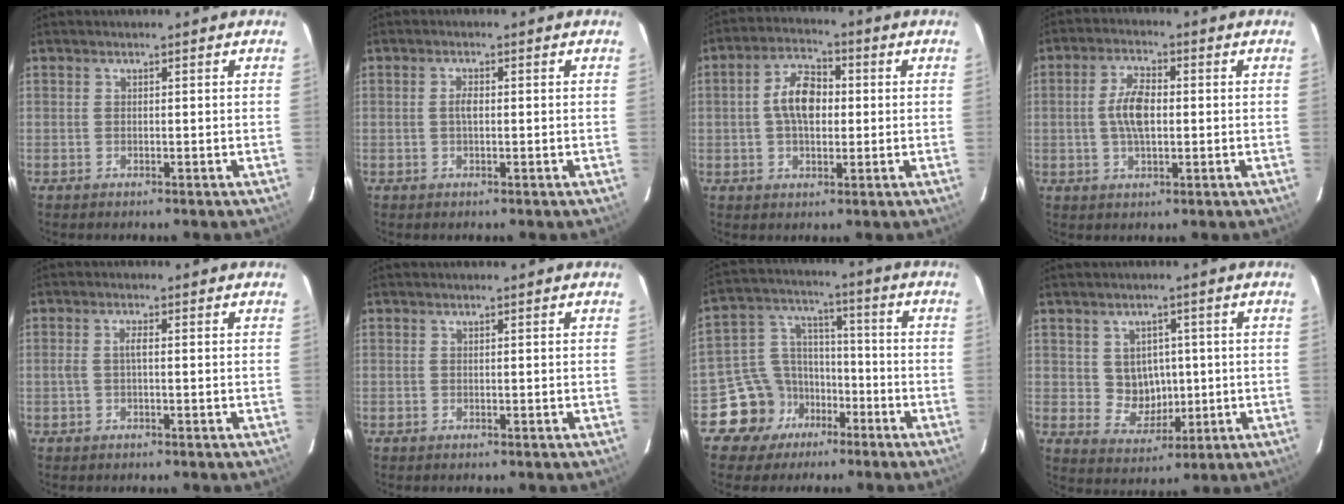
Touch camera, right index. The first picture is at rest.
{"total": 1.7, "force": [0.0, 0.7, 1.5], "torque": [-0.030, 0.004, -0.003]}
{"total": 8.0, "force": [0.4, 4.7, 6.5], "torque": [-0.121, 0.020, 0.007]}
{"total": 6.7, "force": [0.0, 3.1, 6.0], "torque": [-0.115, 0.007, 0.001]}
{"total": 1.7, "force": [-0.2, 0.3, 1.7], "torque": [-0.035, 0.003, -0.004]}
{"total": 0.0}
{"total": 11.2, "force": [-6.7, 8.7, 2.0], "torque": [-0.051, 0.055, -0.112]}
{"total": 6.3, "force": [0.7, 5.9, 2.2], "torque": [-0.043, 0.008, 0.025]}